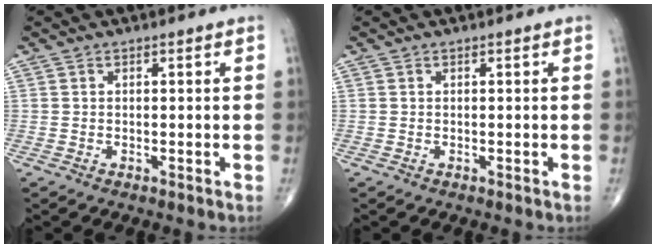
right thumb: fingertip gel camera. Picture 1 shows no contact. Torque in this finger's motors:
{"motor_torque": [0.00, 0.00, 0.00, 0.00, 0.00]}